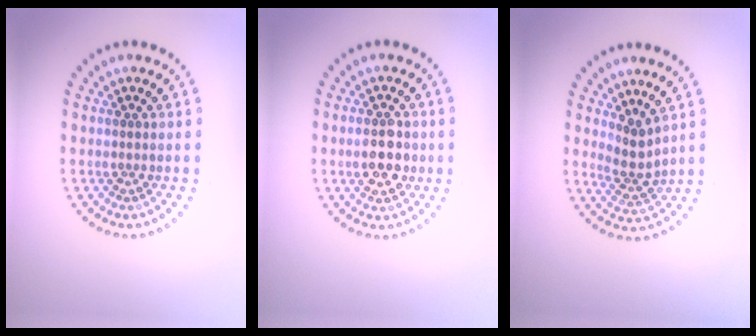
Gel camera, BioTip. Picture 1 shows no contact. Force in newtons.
{"total": 3.6, "press": 3.6, "slide": 0.2}
{"total": 2.7, "press": 1.9, "slide": 1.9}